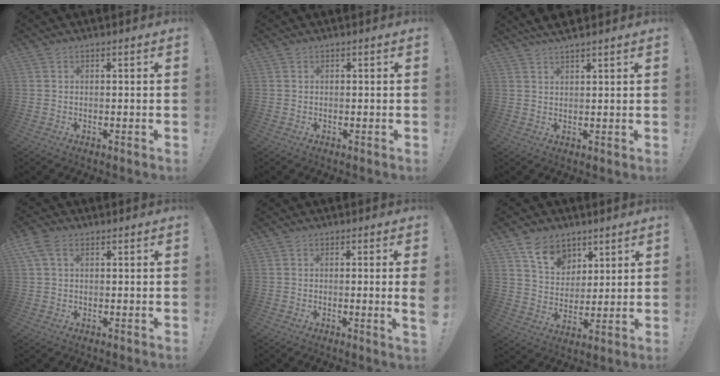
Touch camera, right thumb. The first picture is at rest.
{"total": 0.0}
{"total": 3.8, "force": [3.4, 0.4, 1.7], "torque": [-0.027, -0.017, 0.062]}
{"total": 4.8, "force": [1.9, 3.1, 3.1], "torque": [-0.063, 0.006, 0.040]}
{"total": 3.4, "force": [0.0, -0.7, 3.4], "torque": [-0.046, -0.009, -0.001]}
{"total": 11.5, "force": [7.2, 7.9, 4.1], "torque": [-0.076, -0.041, 0.144]}